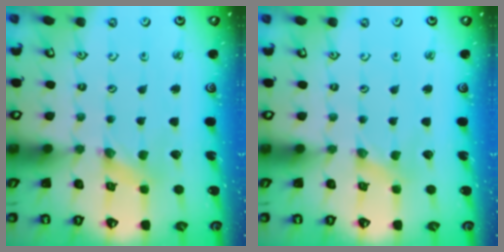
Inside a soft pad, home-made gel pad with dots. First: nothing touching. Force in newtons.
{"total": 0.0}